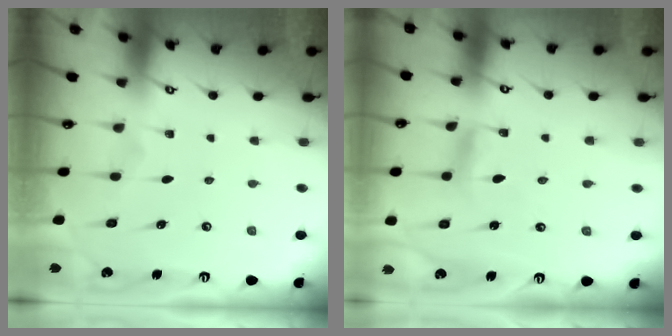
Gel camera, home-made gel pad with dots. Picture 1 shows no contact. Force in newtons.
{"total": 2.9, "press": 2.9, "slide": 0.2}